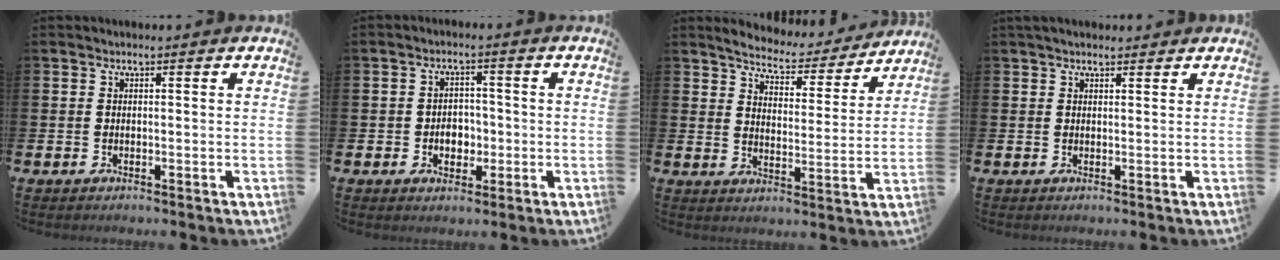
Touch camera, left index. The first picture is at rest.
{"total": 3.2, "force": [-0.8, 2.6, 1.7], "torque": [-0.019, -0.002, -0.024]}
{"total": 5.5, "force": [5.3, 1.0, 0.7], "torque": [-0.038, -0.043, 0.088]}
{"total": 1.5, "force": [1.3, 0.5, 0.5], "torque": [0.000, 0.001, 0.022]}